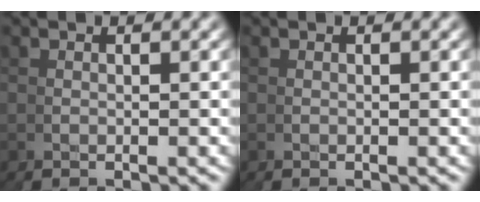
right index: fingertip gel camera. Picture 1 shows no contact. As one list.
[{"total": 0.0}]